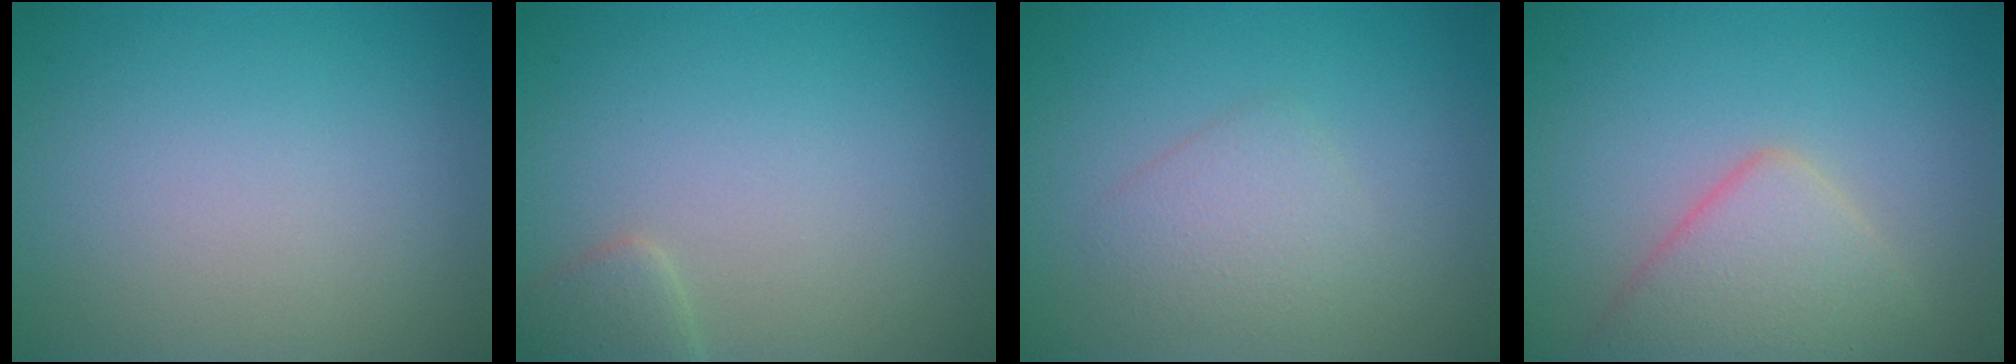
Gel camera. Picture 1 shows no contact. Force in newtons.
{"total": 1.7, "press": 1.7, "slide": 0.1}
{"total": 2.1, "press": 2.1, "slide": 0.0}
{"total": 4.4, "press": 4.4, "slide": 0.2}